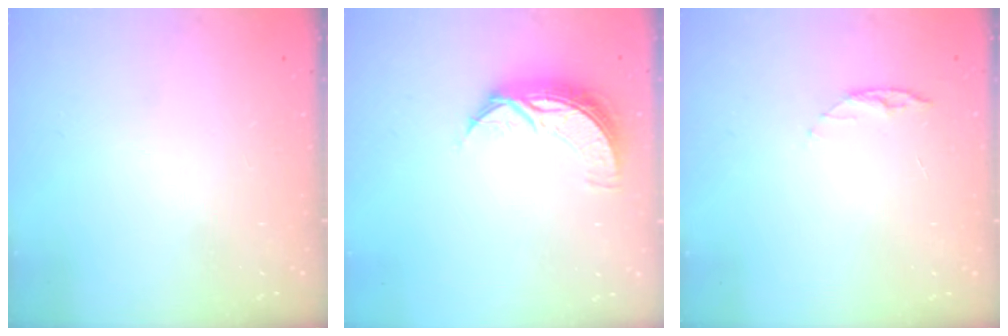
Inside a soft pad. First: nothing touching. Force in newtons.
{"total": 8.7, "press": 8.7, "slide": 0.3}
{"total": 4.9, "press": 4.8, "slide": 0.5}